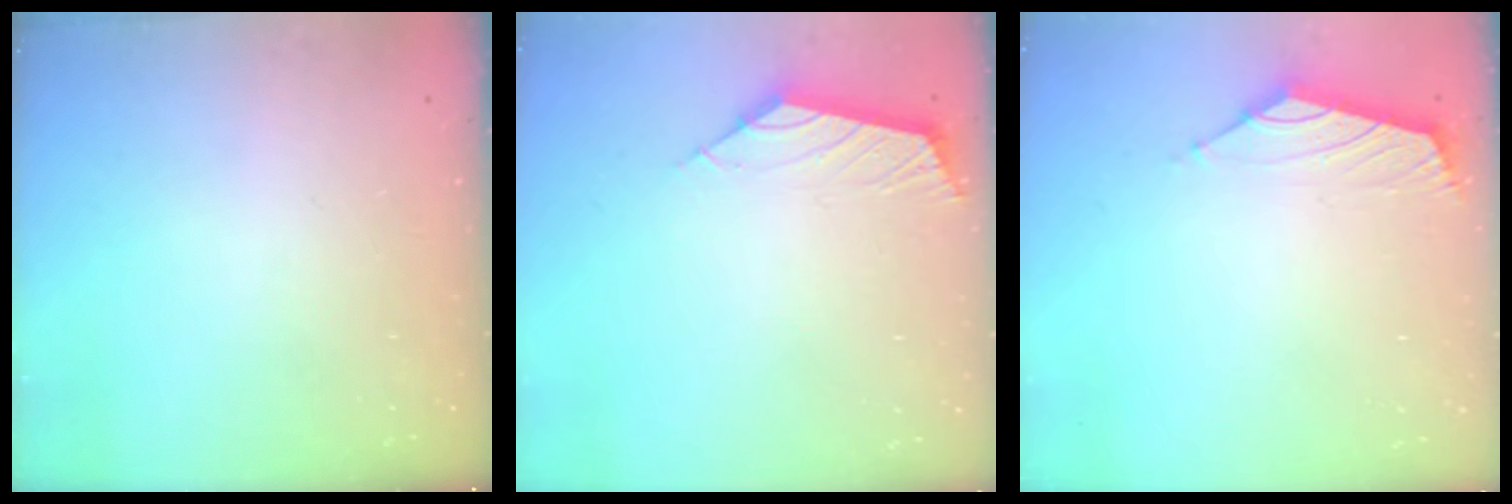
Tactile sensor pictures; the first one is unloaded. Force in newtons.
{"total": 2.8, "press": 2.7, "slide": 0.7}
{"total": 1.6, "press": 1.5, "slide": 0.7}